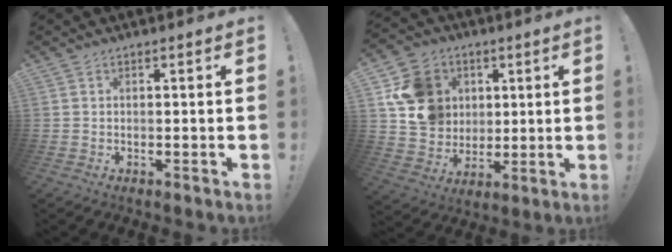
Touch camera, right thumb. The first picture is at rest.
{"total": 15.3, "force": [4.4, 13.4, 6.0], "torque": [-0.089, -0.005, 0.099]}